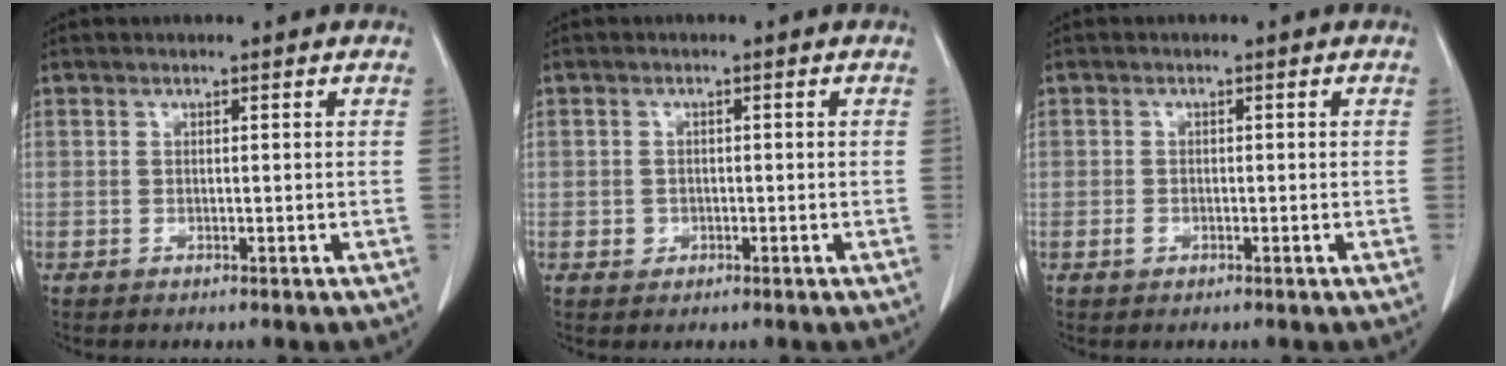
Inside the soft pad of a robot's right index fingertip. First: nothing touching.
{"total": 1.7, "force": [-0.6, 1.6, 0.2], "torque": [0.005, 0.008, -0.011]}
{"total": 1.1, "force": [-0.4, 0.9, 0.4], "torque": [-0.007, 0.003, -0.006]}